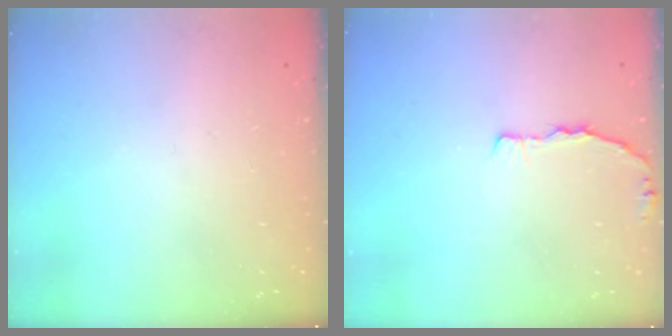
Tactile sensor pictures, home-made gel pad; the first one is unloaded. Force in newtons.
{"total": 4.5, "press": 4.5, "slide": 0.5}